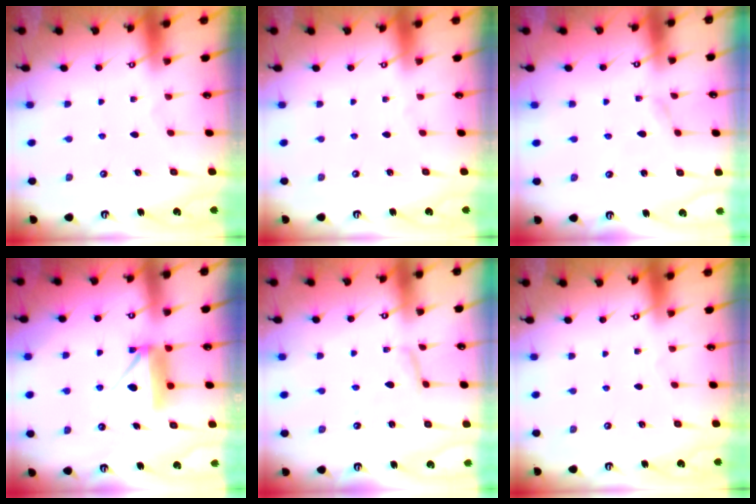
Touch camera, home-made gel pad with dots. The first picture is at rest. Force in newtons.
{"total": 0.0}
{"total": 2.1, "press": 2.1, "slide": 0.1}
{"total": 9.0, "press": 9.0, "slide": 0.7}
{"total": 7.2, "press": 7.2, "slide": 0.5}
{"total": 0.0}